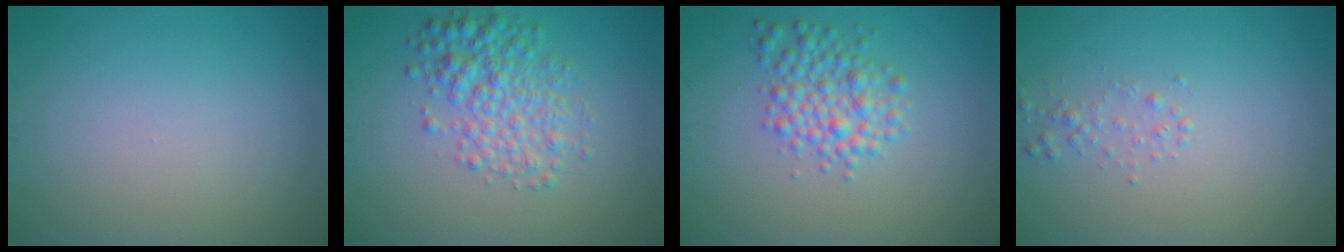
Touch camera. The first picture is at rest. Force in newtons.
{"total": 4.2, "press": 4.2, "slide": 0.1}
{"total": 3.5, "press": 3.5, "slide": 0.1}
{"total": 0.9, "press": 0.9, "slide": 0.0}